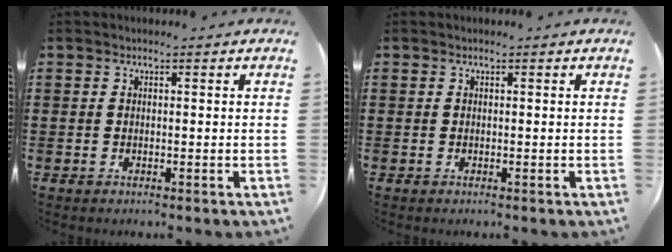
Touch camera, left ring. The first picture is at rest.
{"total": 0.0}